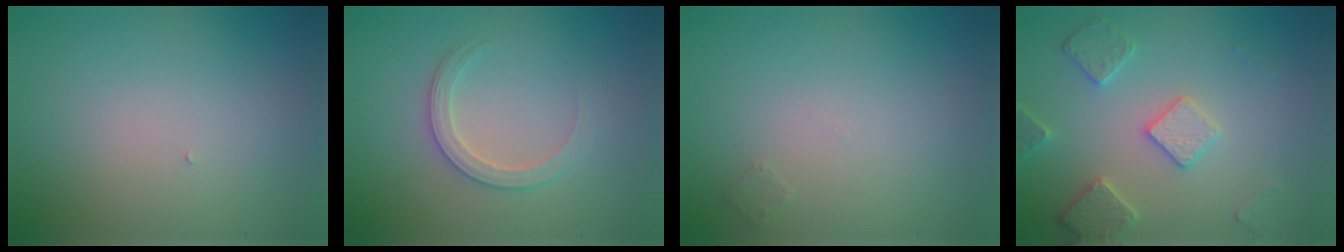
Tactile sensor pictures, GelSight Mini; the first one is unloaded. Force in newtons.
{"total": 2.5, "press": 2.5, "slide": 0.3}
{"total": 0.7, "press": 0.7, "slide": 0.0}
{"total": 3.7, "press": 3.4, "slide": 1.5}